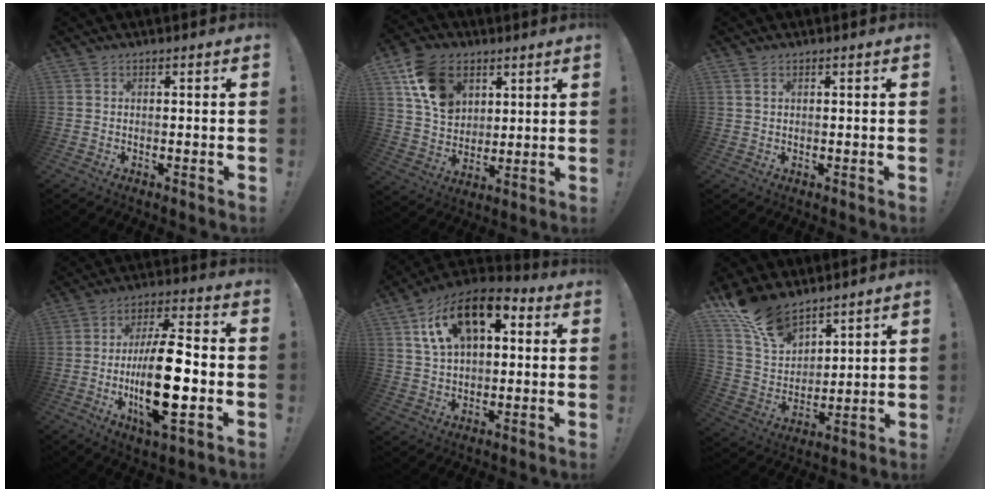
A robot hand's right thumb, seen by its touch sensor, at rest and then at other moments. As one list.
[{"total": 15.5, "force": [7.2, 11.4, 7.7], "torque": [-0.121, -0.023, 0.146]}, {"total": 1.4, "force": [0.8, 0.9, 0.8], "torque": [-0.021, 0.005, 0.015]}, {"total": 20.3, "force": [-3.7, 6.7, 18.8], "torque": [-0.349, 0.004, -0.060]}, {"total": 15.9, "force": [6.9, 9.5, 10.7], "torque": [-0.176, -0.018, 0.129]}, {"total": 14.4, "force": [11.7, 6.8, 5.1], "torque": [-0.107, -0.075, 0.222]}]